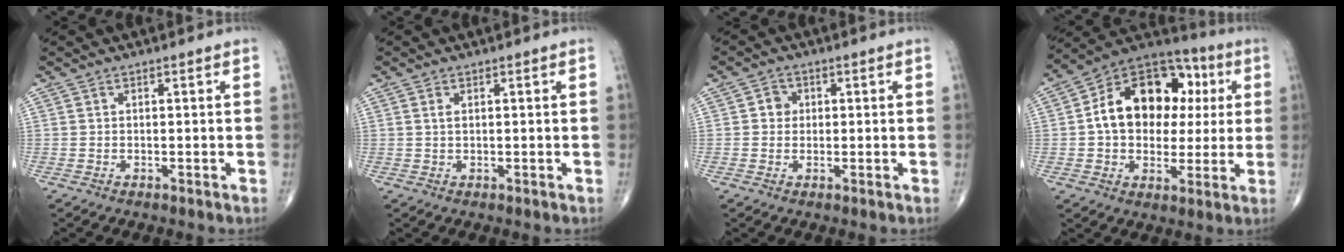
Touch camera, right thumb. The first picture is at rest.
{"total": 1.1, "force": [0.4, 0.5, 0.9], "torque": [-0.019, 0.003, 0.009]}
{"total": 2.5, "force": [0.3, 2.3, 0.9], "torque": [0.002, 0.005, 0.000]}
{"total": 19.3, "force": [2.7, 13.7, 13.2], "torque": [-0.161, 0.026, 0.038]}